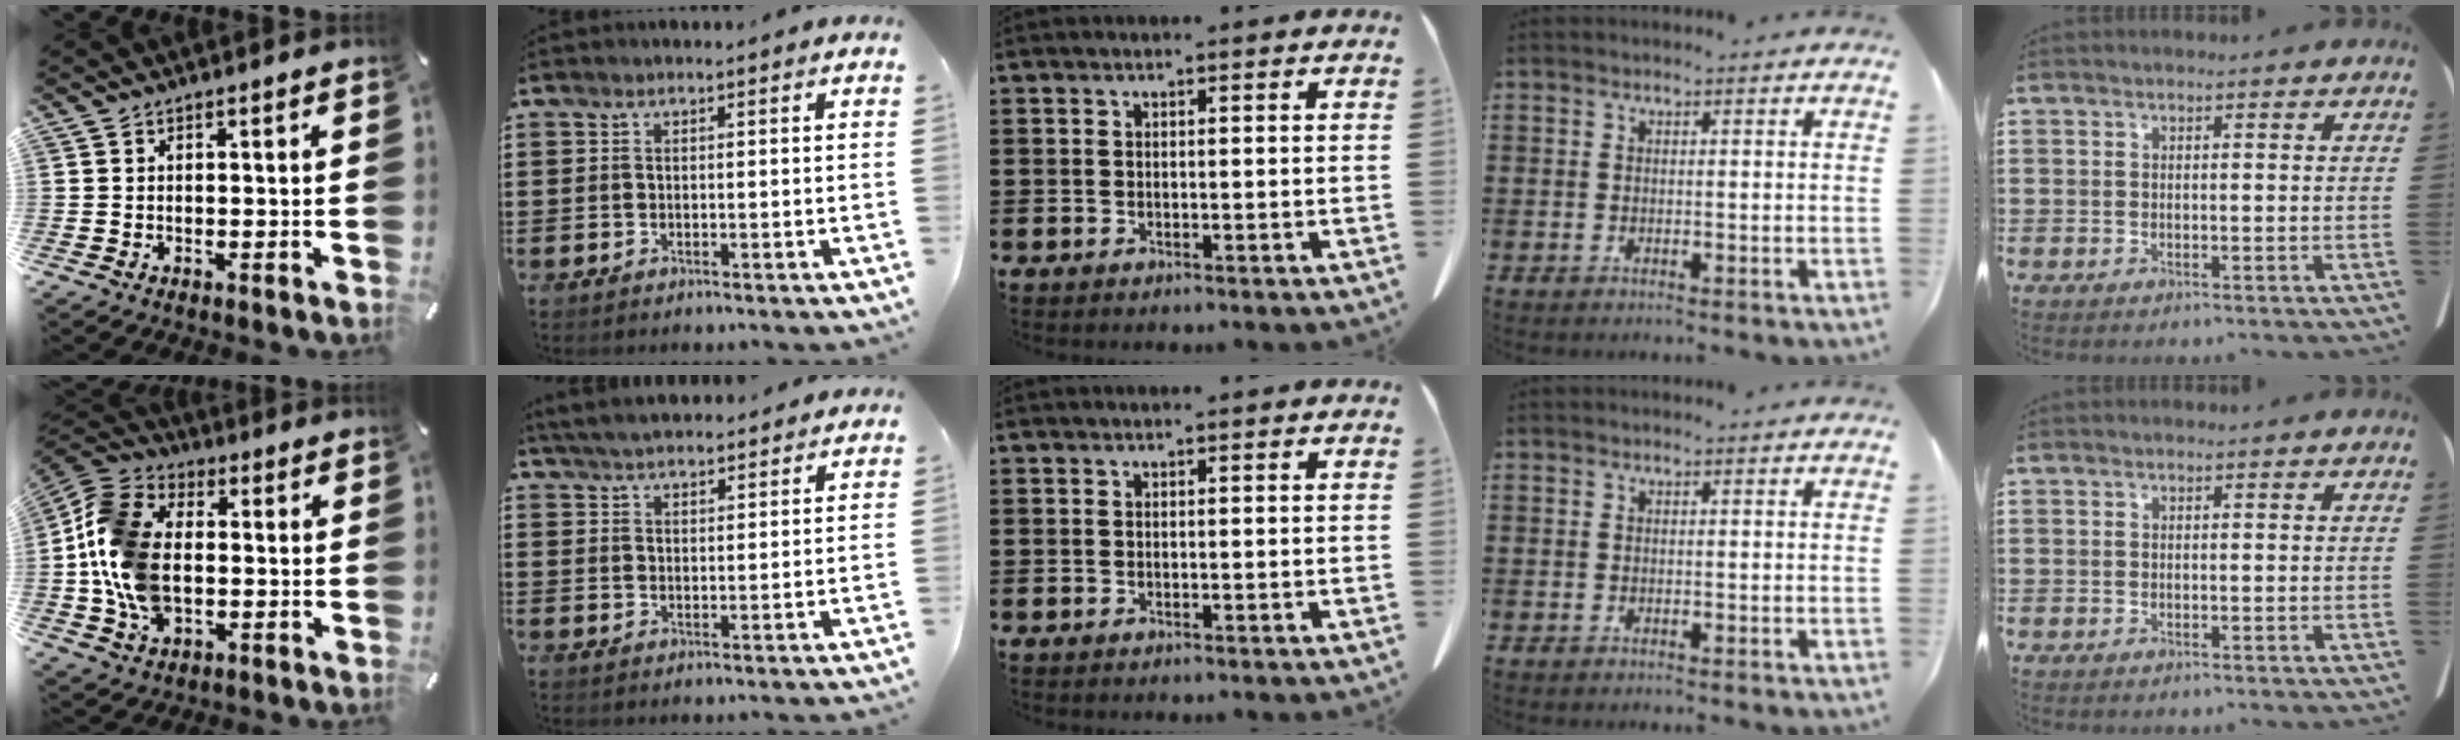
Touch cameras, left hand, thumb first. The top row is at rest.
{"thumb": {"total": 15.7, "force": [-2.0, 10.8, 11.2], "torque": [-0.265, 0.008, -0.039]}, "index": {"total": 4.3, "force": [4.3, 0.3, 0.8], "torque": [-0.029, -0.011, 0.079]}}